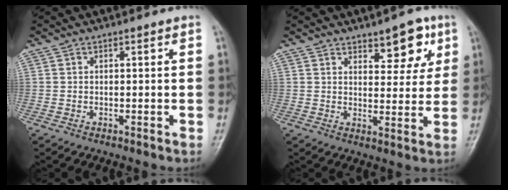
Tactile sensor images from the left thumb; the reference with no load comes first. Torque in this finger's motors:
{"motor_torque": [0.24, 0.12, 0.04, -0.23, 0.10]}